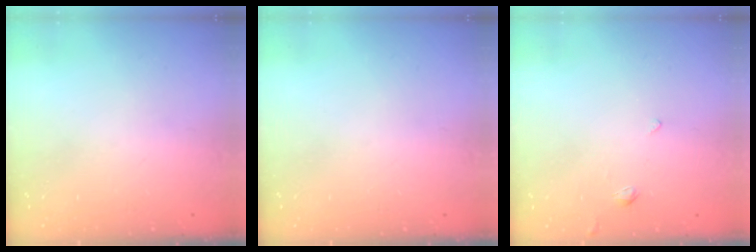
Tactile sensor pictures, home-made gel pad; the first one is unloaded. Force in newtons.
{"total": 0.0}
{"total": 0.8, "press": 0.7, "slide": 0.4}